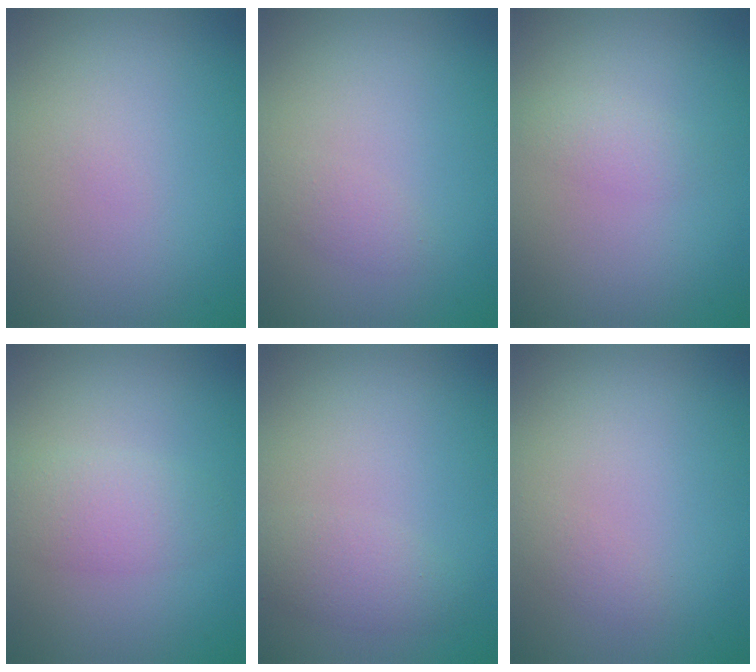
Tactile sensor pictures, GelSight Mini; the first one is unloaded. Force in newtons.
{"total": 1.1, "press": 1.1, "slide": 0.0}
{"total": 1.3, "press": 1.3, "slide": 0.0}
{"total": 2.8, "press": 2.8, "slide": 0.2}
{"total": 2.1, "press": 2.1, "slide": 0.2}
{"total": 0.8, "press": 0.8, "slide": 0.0}